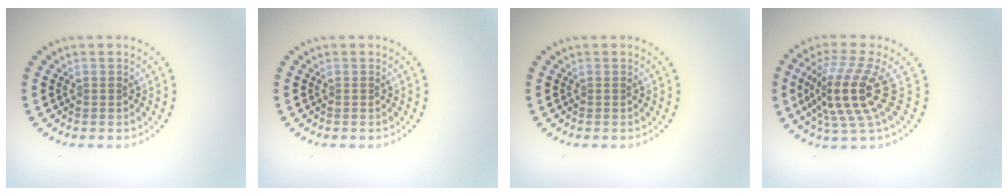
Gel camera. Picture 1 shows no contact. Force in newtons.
{"total": 0.0}
{"total": 0.0}
{"total": 5.2, "press": 3.9, "slide": 3.4}